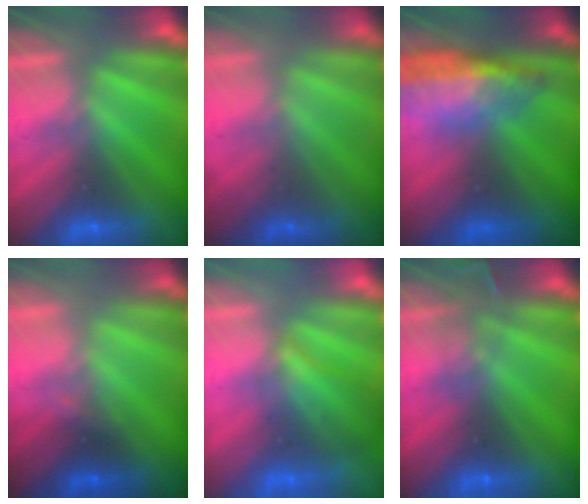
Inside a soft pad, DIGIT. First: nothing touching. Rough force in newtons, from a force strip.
{"total": 1.1}
{"total": 9.1}
{"total": 1.6}
{"total": 3.5}
{"total": 3.0}